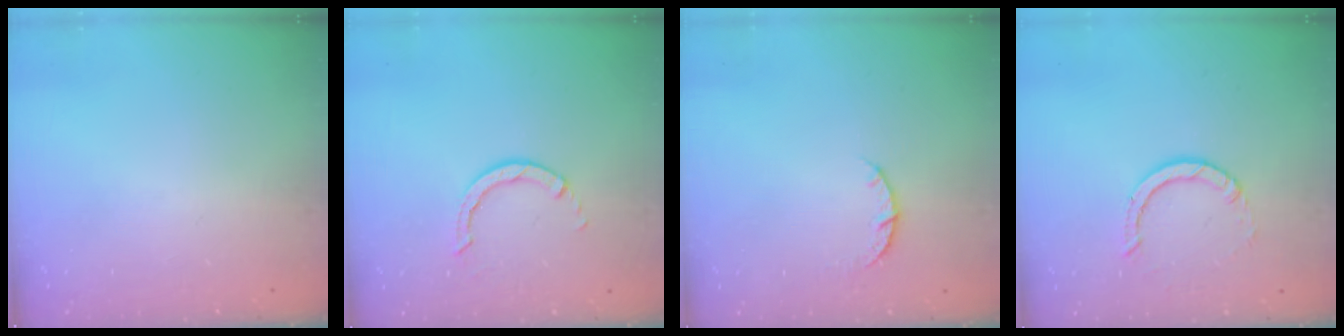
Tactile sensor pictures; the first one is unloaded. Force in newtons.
{"total": 2.8, "press": 2.8, "slide": 0.3}
{"total": 4.3, "press": 4.2, "slide": 0.6}
{"total": 2.9, "press": 2.9, "slide": 0.2}